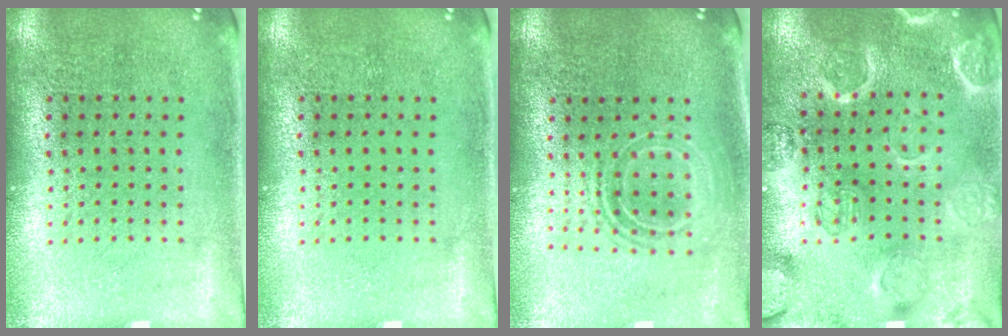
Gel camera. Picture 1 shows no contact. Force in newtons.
{"total": 0.0}
{"total": 1.7, "press": 1.3, "slide": 1.1}
{"total": 2.9, "press": 2.8, "slide": 0.3}